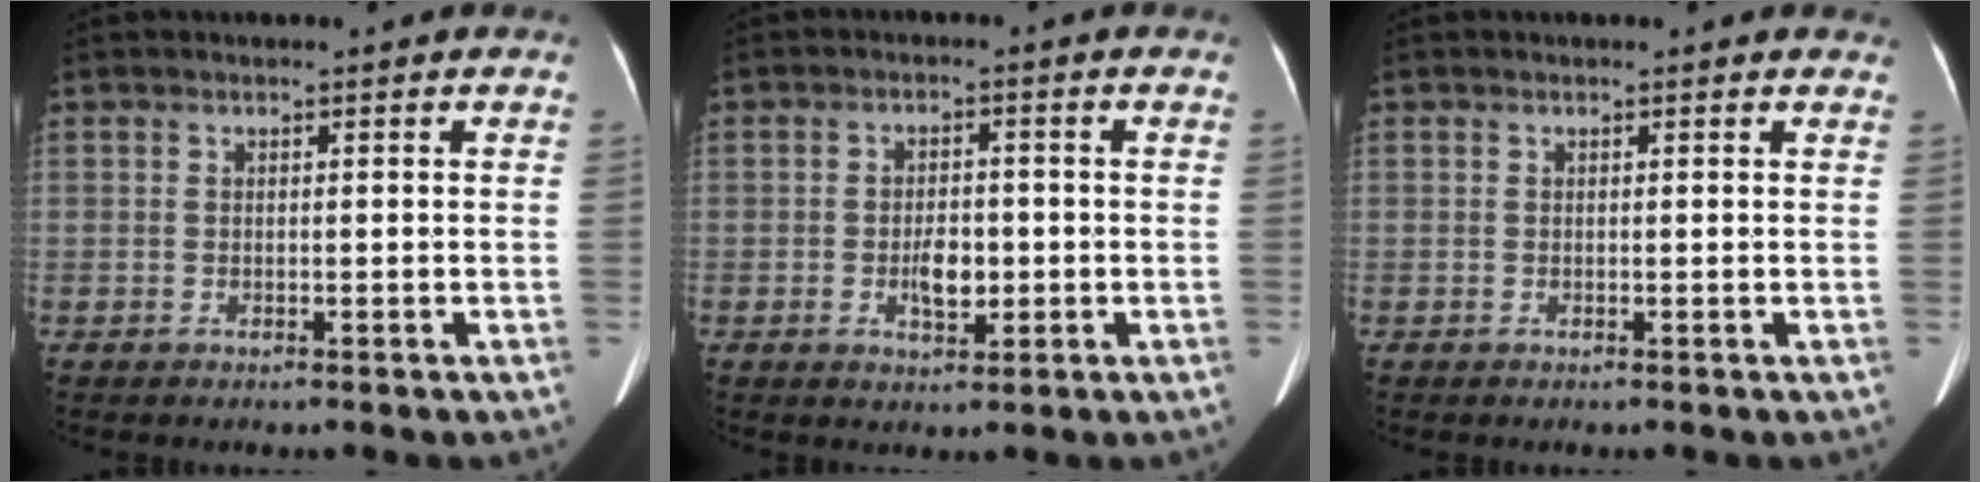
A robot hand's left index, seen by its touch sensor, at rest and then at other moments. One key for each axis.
{"total": 4.1, "fx": -1.0, "fy": 2.1, "fz": 3.4, "tx": -0.059, "ty": 0.004, "tz": -0.010}
{"total": 1.3, "fx": 1.2, "fy": 0.5, "fz": 0.2, "tx": -0.009, "ty": -0.003, "tz": 0.000}